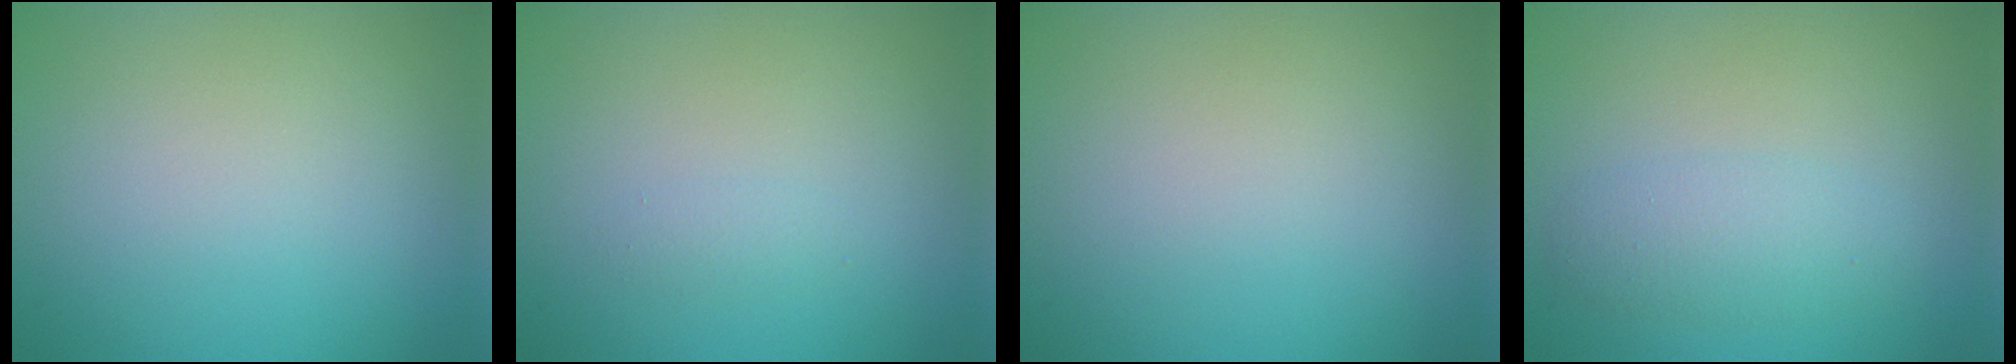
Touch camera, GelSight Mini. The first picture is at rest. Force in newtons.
{"total": 0.6, "press": 0.6, "slide": 0.0}
{"total": 0.0}
{"total": 2.5, "press": 2.5, "slide": 0.2}